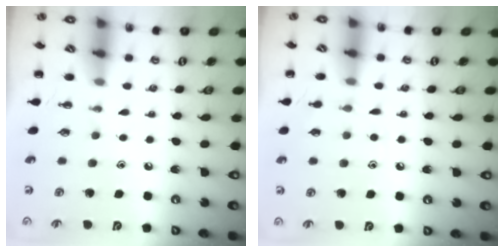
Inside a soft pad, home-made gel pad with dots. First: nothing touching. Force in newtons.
{"total": 6.7, "press": 6.4, "slide": 2.0}